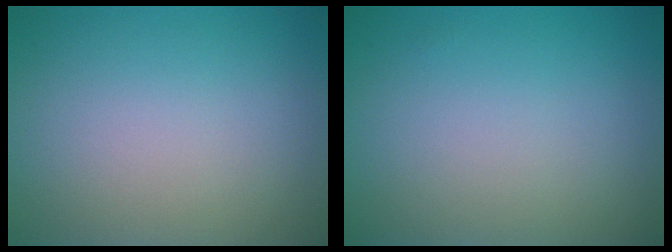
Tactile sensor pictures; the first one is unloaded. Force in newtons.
{"total": 0.0}